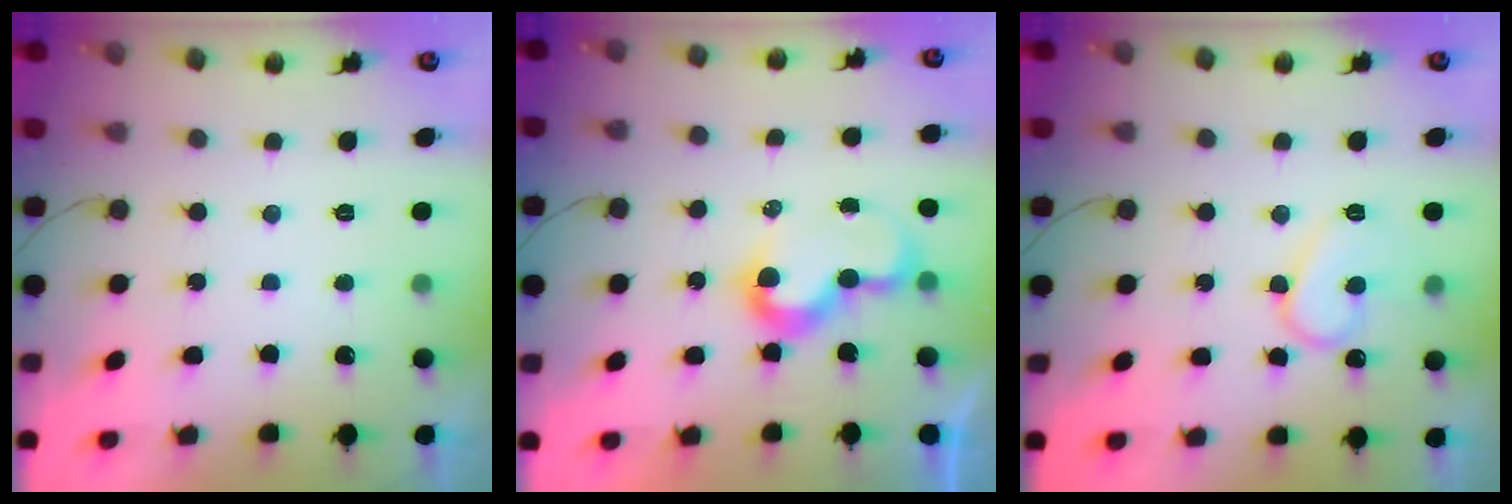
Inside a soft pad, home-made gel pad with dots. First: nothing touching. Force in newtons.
{"total": 8.1, "press": 8.1, "slide": 0.1}
{"total": 11.1, "press": 11.0, "slide": 1.1}